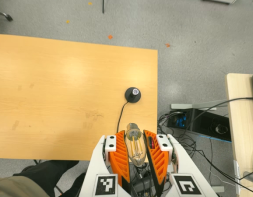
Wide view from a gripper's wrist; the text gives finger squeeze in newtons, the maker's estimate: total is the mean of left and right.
{"total": 21.4, "left": 23.7, "right": 19.1}